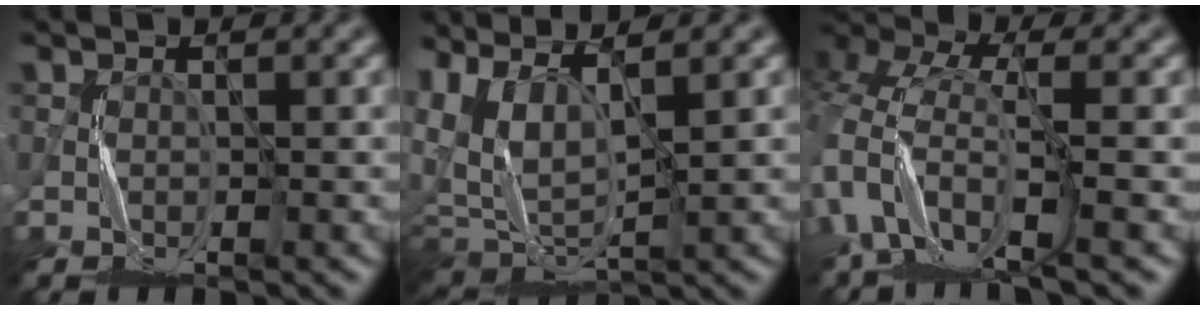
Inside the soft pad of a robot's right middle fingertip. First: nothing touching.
{"total": 6.9, "force": [1.9, 3.7, 5.5], "torque": [-0.135, 0.001, 0.039]}
{"total": 8.1, "force": [-3.2, 4.1, 6.2], "torque": [-0.144, -0.012, -0.068]}